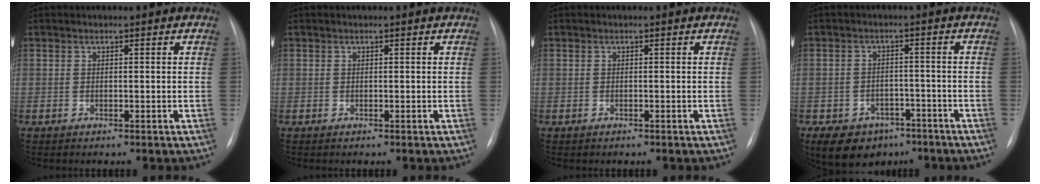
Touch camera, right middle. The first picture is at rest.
{"total": 0.0}
{"total": 0.0}
{"total": 10.6, "force": [-6.9, 7.2, 3.7], "torque": [-0.070, 0.007, -0.096]}